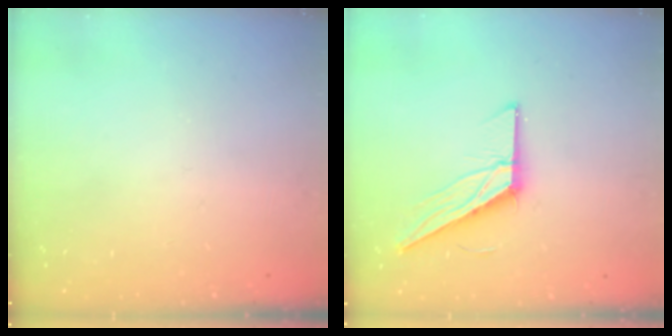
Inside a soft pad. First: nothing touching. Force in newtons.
{"total": 11.5, "press": 11.5, "slide": 0.2}